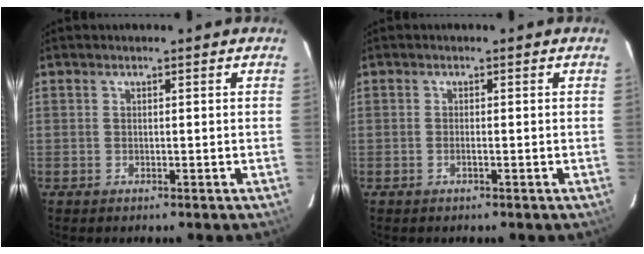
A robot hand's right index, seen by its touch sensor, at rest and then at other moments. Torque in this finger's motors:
{"motor_torque": [-0.07, 0.13, -0.04, -0.01]}